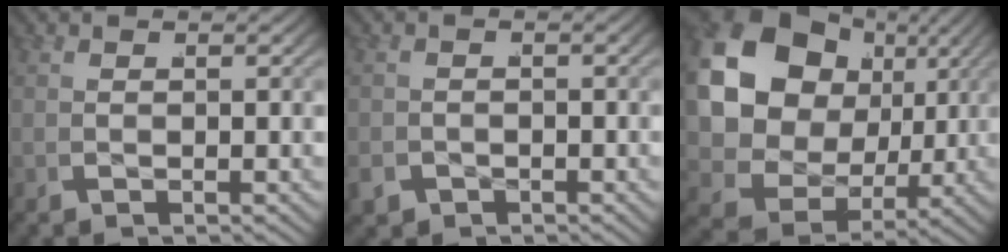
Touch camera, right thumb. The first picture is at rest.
{"total": 2.1, "force": [-1.6, 1.3, 0.2], "torque": [-0.009, -0.011, -0.021]}
{"total": 16.2, "force": [0.9, 12.3, 10.5], "torque": [-0.252, -0.036, 0.025]}